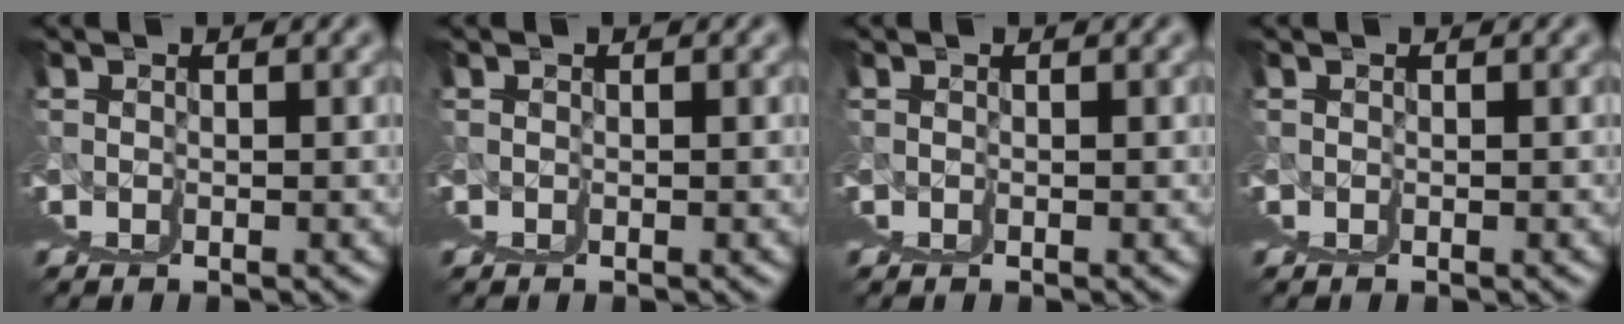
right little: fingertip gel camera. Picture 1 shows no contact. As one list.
[{"total": 0.0}, {"total": 0.0}, {"total": 0.0}]